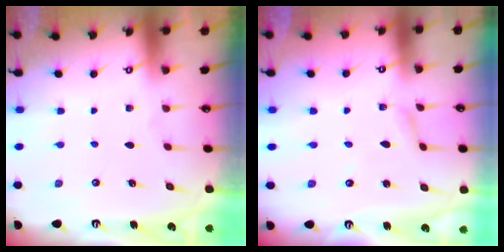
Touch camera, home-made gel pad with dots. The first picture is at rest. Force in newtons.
{"total": 2.7, "press": 2.7, "slide": 0.1}